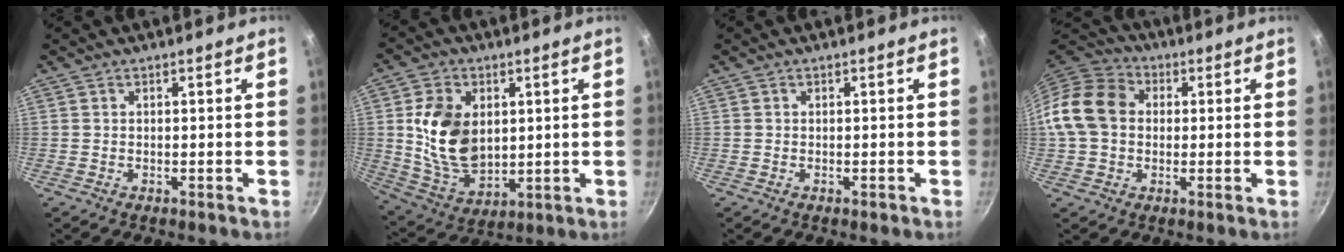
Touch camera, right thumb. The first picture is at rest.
{"total": 14.8, "force": [2.1, 10.4, 10.4], "torque": [-0.166, -0.019, 0.051]}
{"total": 0.8, "force": [-0.4, 0.5, 0.5], "torque": [-0.006, 0.002, -0.007]}
{"total": 13.2, "force": [0.8, 10.6, 7.9], "torque": [-0.125, 0.027, -0.003]}